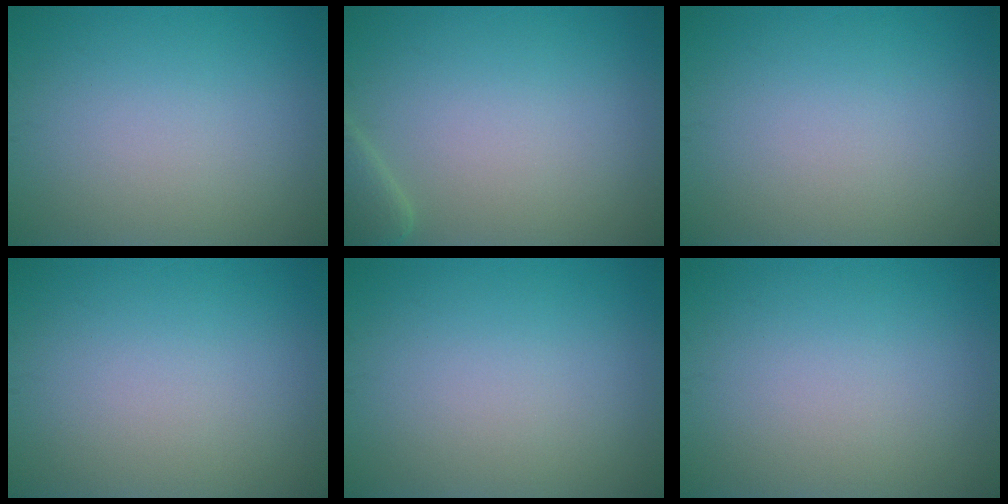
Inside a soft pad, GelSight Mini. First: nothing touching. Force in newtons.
{"total": 1.9, "press": 1.9, "slide": 0.3}
{"total": 0.0}
{"total": 0.0}
{"total": 0.0}
{"total": 0.0}